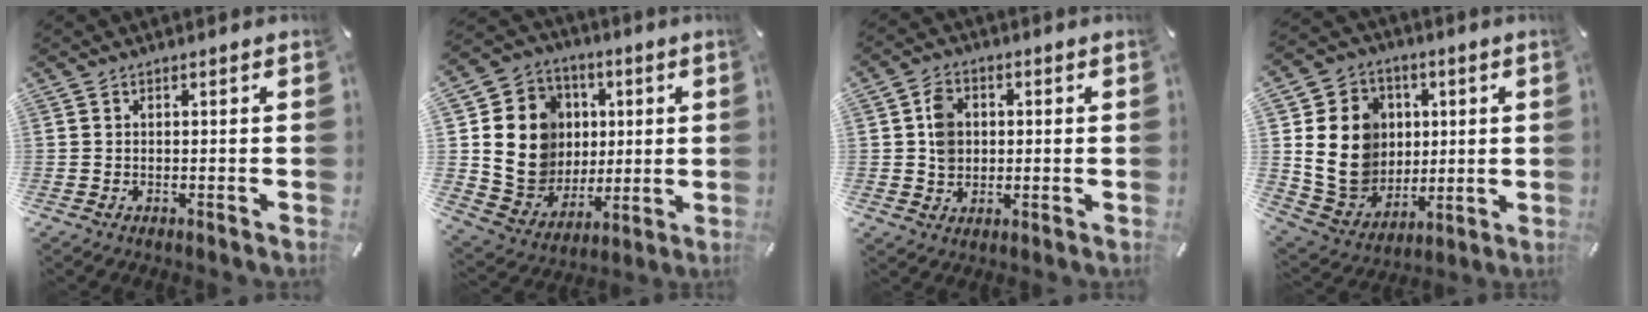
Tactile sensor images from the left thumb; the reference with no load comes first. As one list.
[{"total": 15.8, "force": [1.9, 14.8, 5.4], "torque": [-0.101, -0.011, 0.055]}, {"total": 6.1, "force": [0.4, 5.2, 3.1], "torque": [-0.048, 0.007, 0.007]}, {"total": 16.8, "force": [2.2, 15.0, 7.1], "torque": [-0.146, -0.006, 0.053]}]